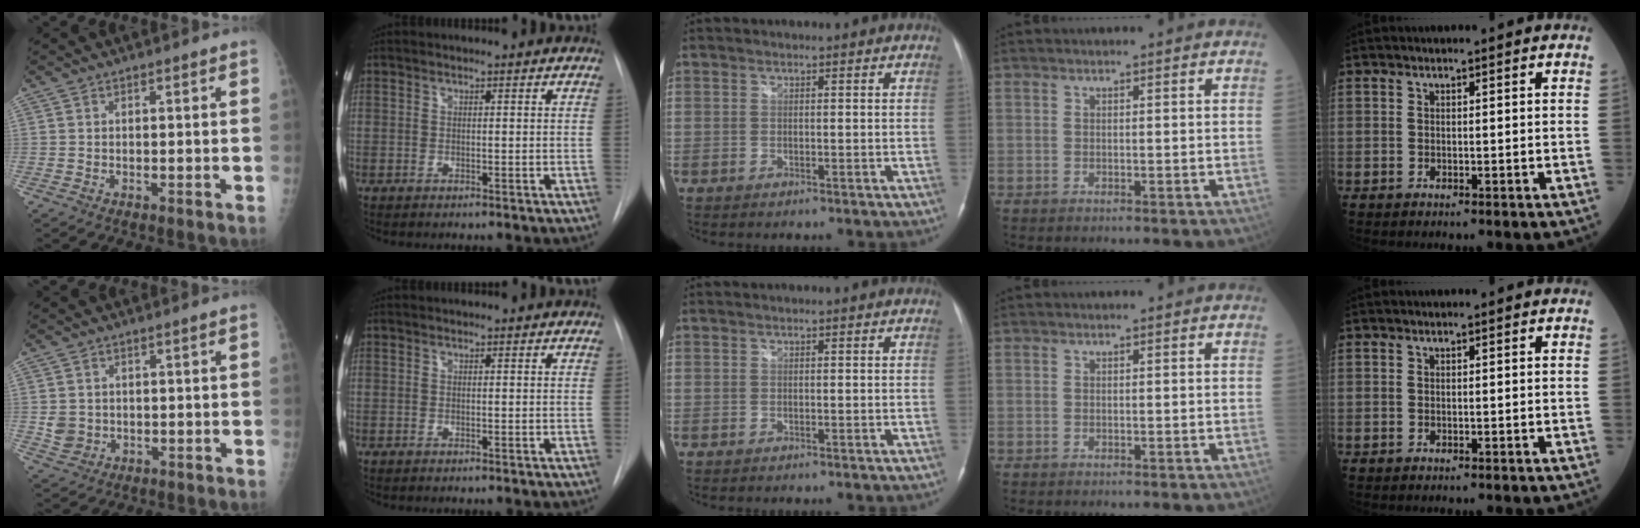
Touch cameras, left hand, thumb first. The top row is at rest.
{"thumb": {"total": 3.1, "force": [0.1, 2.7, 1.5], "torque": [-0.021, 0.004, 0.012]}}